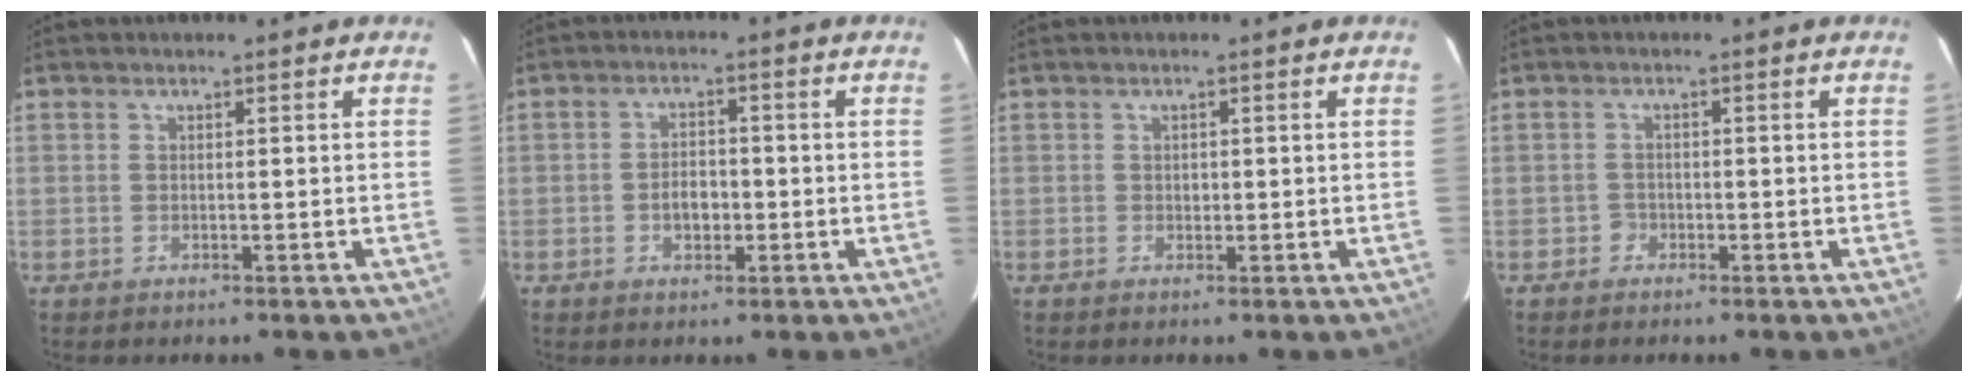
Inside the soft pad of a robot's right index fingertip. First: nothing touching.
{"total": 3.8, "force": [-1.1, 2.5, 2.6], "torque": [-0.048, 0.007, -0.015]}
{"total": 0.8, "force": [-0.1, 0.7, 0.3], "torque": [-0.003, 0.002, 0.000]}
{"total": 1.5, "force": [-0.9, 1.1, 0.0], "torque": [0.001, 0.004, -0.016]}